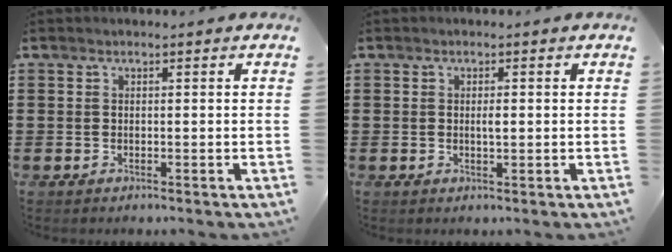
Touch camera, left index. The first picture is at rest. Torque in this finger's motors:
{"motor_torque": [0.61, 0.05, 0.08, 0.04]}